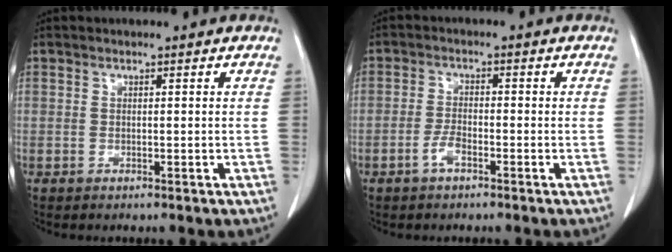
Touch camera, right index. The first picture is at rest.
{"total": 2.8, "force": [-1.6, 0.8, 2.0], "torque": [-0.041, 0.003, -0.035]}